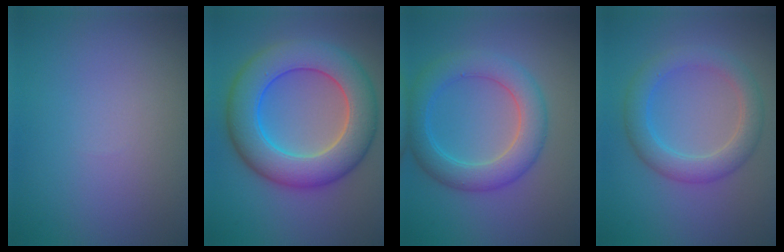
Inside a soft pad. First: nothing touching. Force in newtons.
{"total": 9.3, "press": 9.3, "slide": 0.2}
{"total": 5.1, "press": 5.1, "slide": 0.2}
{"total": 3.9, "press": 3.9, "slide": 0.2}